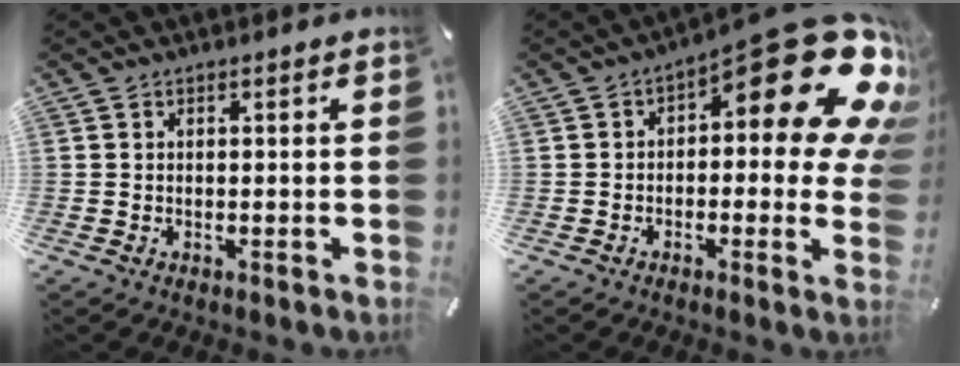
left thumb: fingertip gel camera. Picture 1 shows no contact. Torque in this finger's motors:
{"motor_torque": [2.50, 2.51, 1.54, -1.23, 0.26]}